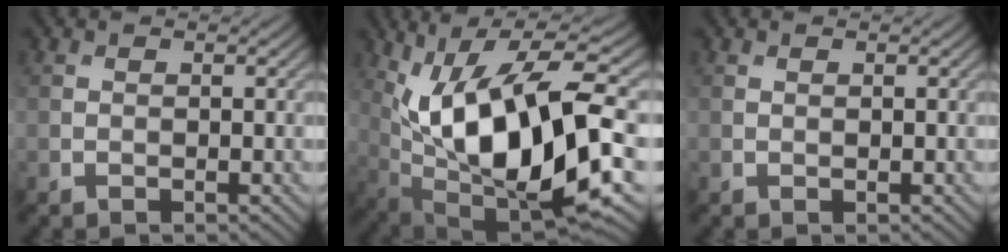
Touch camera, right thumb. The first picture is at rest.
{"total": 15.2, "force": [1.6, 5.6, 14.0], "torque": [-0.263, 0.002, 0.027]}
{"total": 0.0}